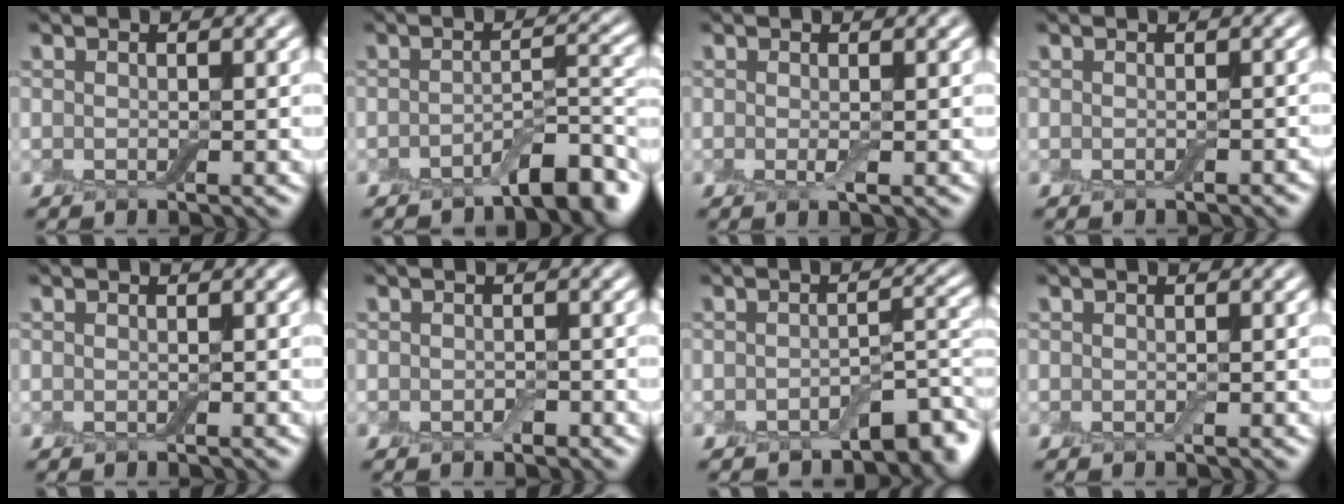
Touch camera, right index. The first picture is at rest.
{"total": 4.6, "force": [-3.3, 1.3, 2.8], "torque": [-0.035, 0.008, -0.051]}
{"total": 0.9, "force": [-0.1, 0.1, 0.9], "torque": [-0.018, -0.004, -0.003]}
{"total": 0.6, "force": [-0.5, 0.3, 0.3], "torque": [-0.007, -0.001, -0.006]}
{"total": 0.0}
{"total": 0.8, "force": [-0.5, 0.5, 0.5], "torque": [-0.007, 0.000, -0.007]}
{"total": 4.0, "force": [-2.9, 1.6, 2.3], "torque": [-0.020, 0.003, -0.041]}
{"total": 0.0}